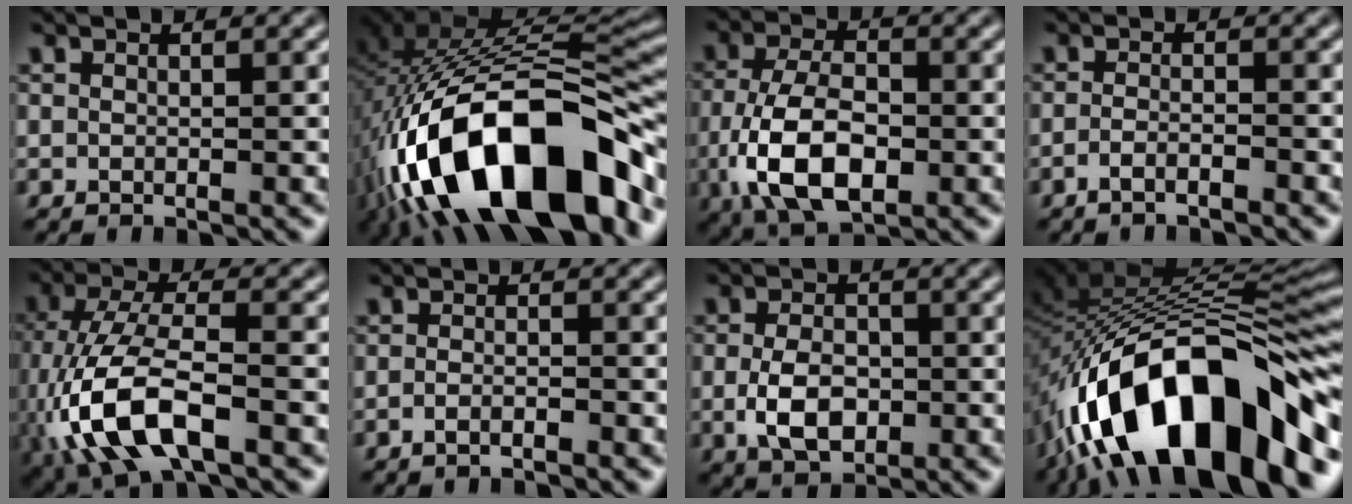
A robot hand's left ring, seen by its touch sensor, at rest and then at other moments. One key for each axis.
{"total": 19.0, "fx": -8.4, "fy": 8.6, "fz": 14.6, "tx": -0.265, "ty": -0.002, "tz": -0.136}
{"total": 8.4, "fx": -2.3, "fy": 4.7, "fz": 6.6, "tx": -0.143, "ty": -0.007, "tz": -0.046}
{"total": 1.6, "fx": -1.1, "fy": 0.3, "fz": 1.0, "tx": -0.017, "ty": 0.002, "tz": -0.026}
{"total": 10.6, "fx": -3.9, "fy": 4.6, "fz": 8.8, "tx": -0.192, "ty": 0.000, "tz": -0.080}
{"total": 1.3, "fx": -0.9, "fy": 0.3, "fz": 0.9, "tx": -0.014, "ty": 0.001, "tz": -0.018}
{"total": 4.3, "fx": -0.8, "fy": 2.8, "fz": 3.2, "tx": -0.067, "ty": -0.004, "tz": -0.017}
{"total": 16.6, "fx": -8.3, "fy": 6.8, "fz": 12.6, "tx": -0.206, "ty": 0.022, "tz": -0.137}